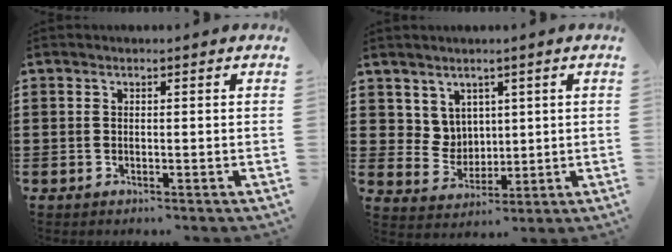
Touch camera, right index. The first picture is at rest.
{"total": 4.9, "force": [2.9, 3.9, 0.6], "torque": [-0.034, 0.002, 0.055]}